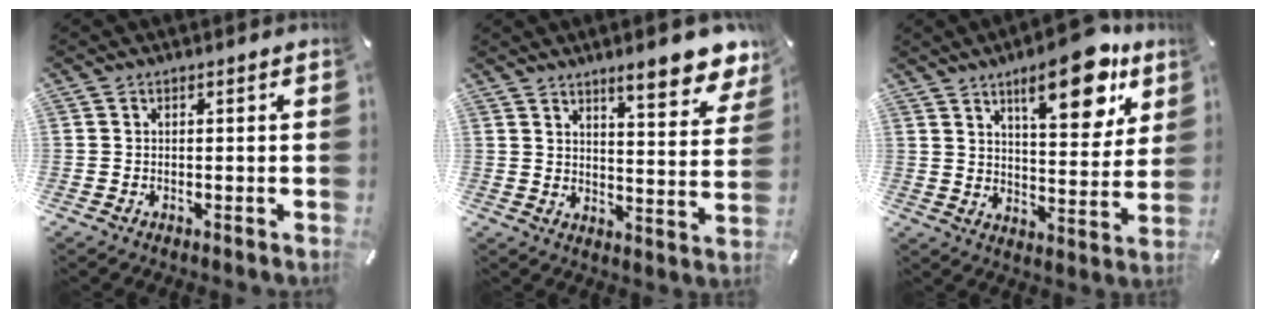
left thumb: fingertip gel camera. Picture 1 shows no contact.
{"total": 11.5, "force": [9.1, 3.3, 6.2], "torque": [-0.084, -0.065, 0.157]}
{"total": 17.1, "force": [10.3, 6.5, 12.0], "torque": [-0.156, -0.059, 0.161]}